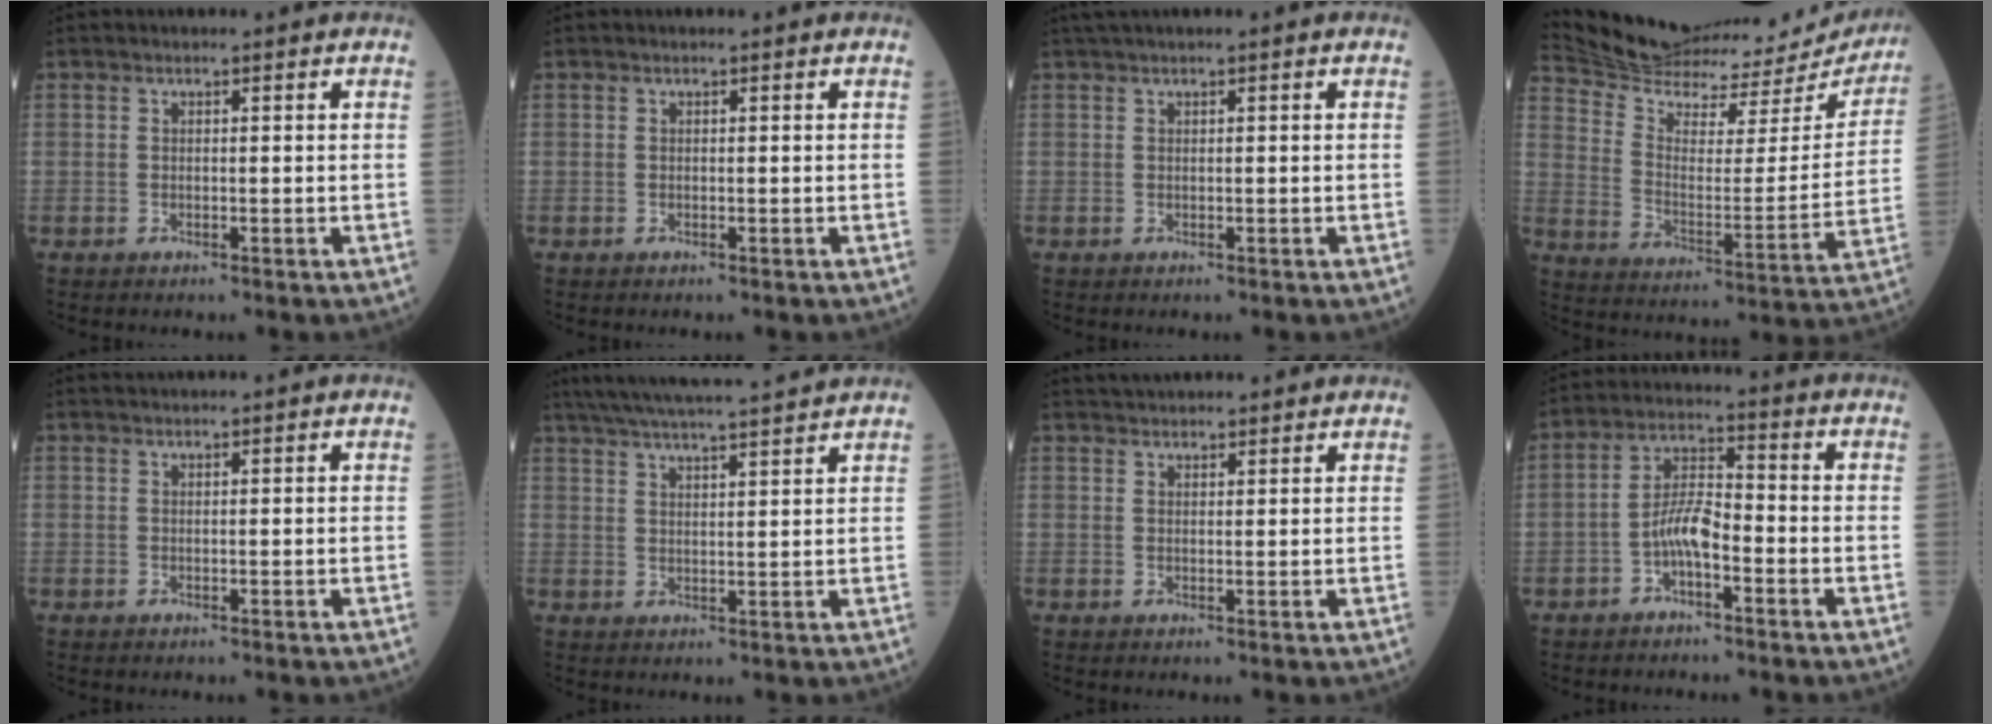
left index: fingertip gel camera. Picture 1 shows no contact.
{"total": 0.0}
{"total": 1.4, "force": [0.9, -0.2, 1.0], "torque": [-0.026, 0.019, 0.022]}
{"total": 27.9, "force": [26.6, 5.3, 6.6], "torque": [-0.122, -0.069, 0.355]}
{"total": 2.0, "force": [1.8, -0.3, 0.6], "torque": [-0.007, 0.022, 0.033]}
{"total": 15.0, "force": [13.6, -0.3, 6.5], "torque": [-0.121, 0.021, 0.198]}
{"total": 7.8, "force": [7.3, 1.2, 2.3], "torque": [-0.035, 0.035, 0.102]}
{"total": 5.4, "force": [-2.5, 1.6, 4.5], "torque": [-0.091, 0.012, -0.049]}